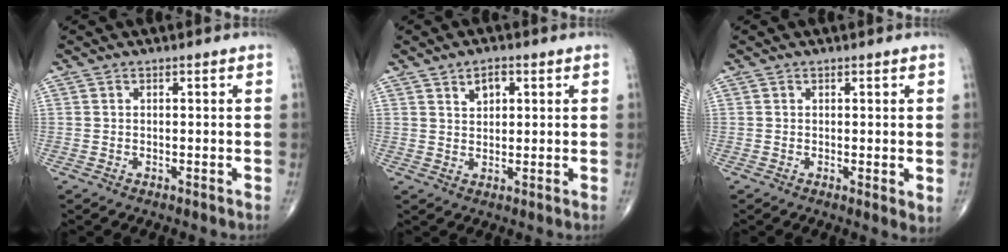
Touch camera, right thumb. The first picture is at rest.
{"total": 3.7, "force": [1.8, 2.2, 2.3], "torque": [-0.025, -0.007, 0.030]}
{"total": 2.1, "force": [0.3, 0.8, 1.9], "torque": [-0.030, -0.010, 0.003]}